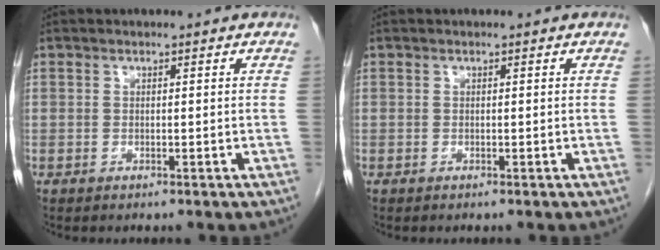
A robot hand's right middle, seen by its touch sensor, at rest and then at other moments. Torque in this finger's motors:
{"motor_torque": [-0.02, 0.05, -0.02, -0.01]}